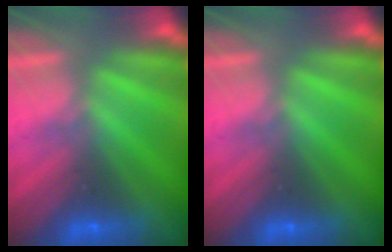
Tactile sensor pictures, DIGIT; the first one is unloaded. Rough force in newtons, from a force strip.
{"total": 0.0}